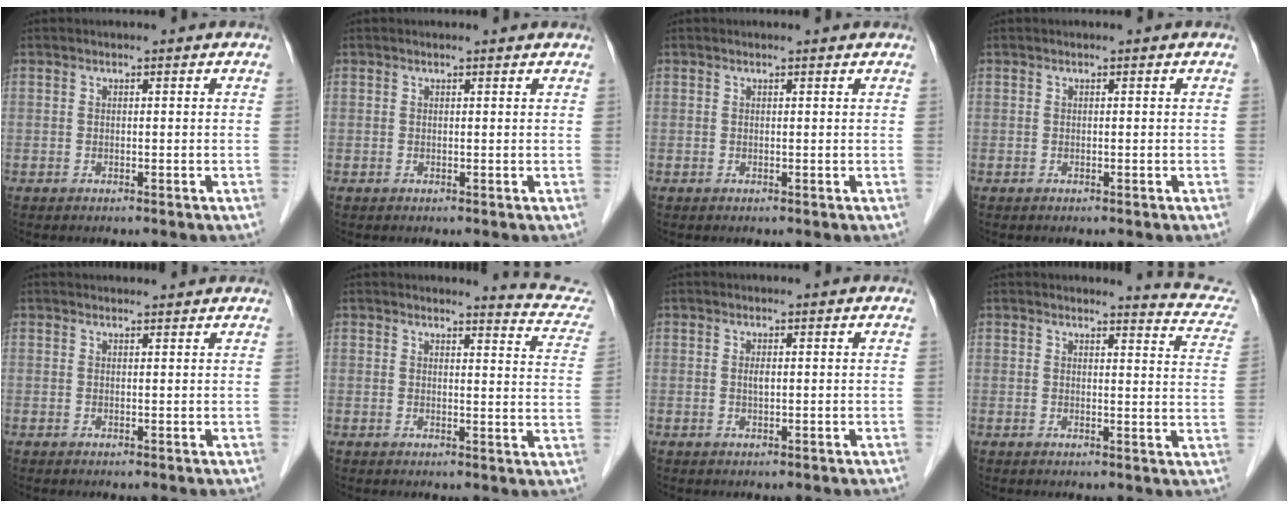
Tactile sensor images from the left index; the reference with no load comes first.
{"total": 1.5, "force": [1.5, 0.0, 0.3], "torque": [-0.013, 0.005, 0.015]}
{"total": 1.3, "force": [1.2, 0.0, 0.2], "torque": [-0.013, 0.006, 0.013]}
{"total": 0.0}
{"total": 4.1, "force": [4.0, 0.5, 0.8], "torque": [-0.012, 0.024, 0.047]}
{"total": 8.0, "force": [8.0, 0.2, 0.6], "torque": [0.000, -0.056, 0.066]}
{"total": 0.8, "force": [0.2, 0.2, 0.8], "torque": [-0.018, -0.001, 0.004]}
{"total": 7.7, "force": [7.6, 0.6, 1.1], "torque": [-0.002, -0.046, 0.058]}